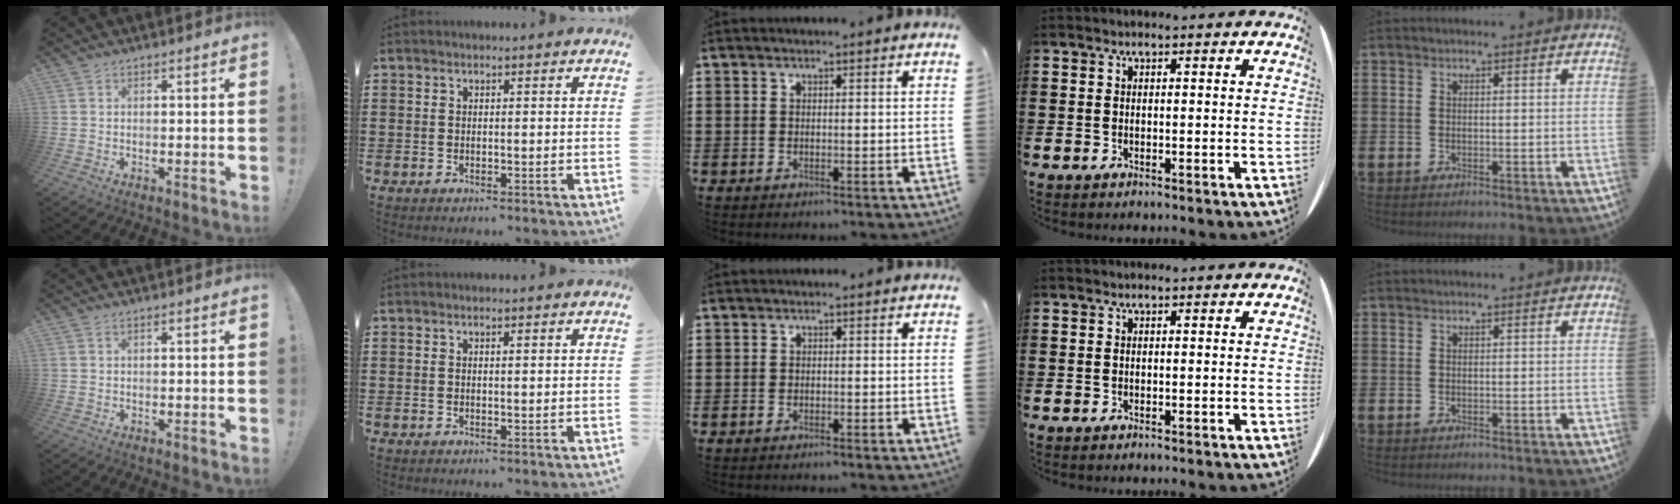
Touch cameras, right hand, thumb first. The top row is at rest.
{"thumb": {"total": 0.7, "force": [0.4, 0.5, 0.4], "torque": [-0.008, 0.003, 0.007]}, "index": {"total": 0.7, "force": [0.2, 0.1, 0.6], "torque": [-0.014, -0.001, 0.005]}, "middle": {"total": 0.7, "force": [-0.6, 0.1, 0.3], "torque": [-0.009, -0.004, -0.011]}}